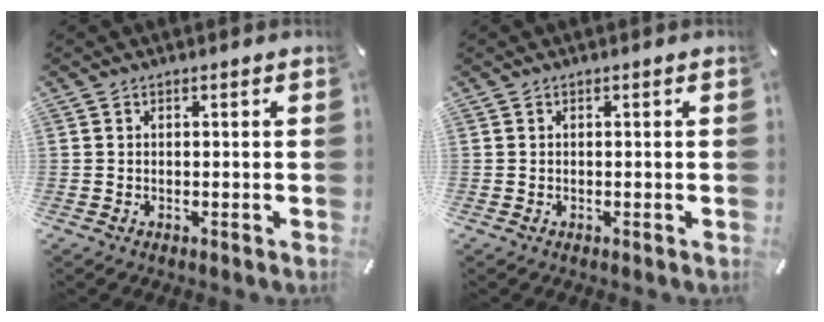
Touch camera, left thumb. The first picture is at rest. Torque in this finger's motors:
{"motor_torque": [-0.03, -0.03, -0.02, 0.02, 0.00]}